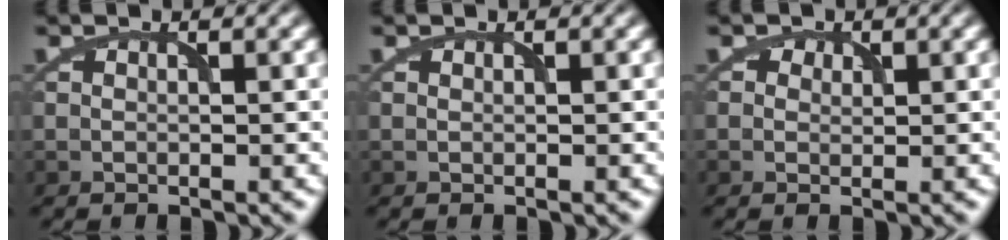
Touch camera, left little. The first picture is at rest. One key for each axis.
{"total": 0.0}
{"total": 1.7, "fx": 0.9, "fy": 1.3, "fz": 0.6, "tx": -0.006, "ty": 0.006, "tz": 0.007}